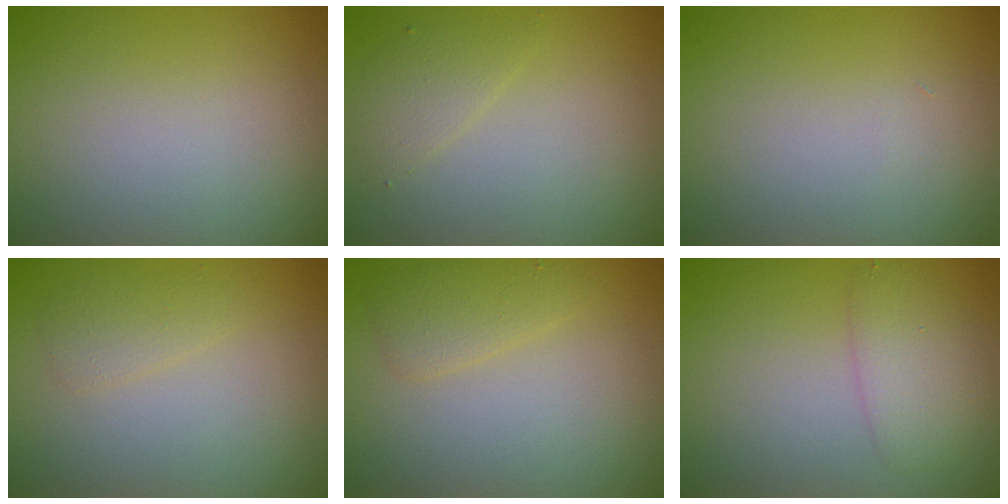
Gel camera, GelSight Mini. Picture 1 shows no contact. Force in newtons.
{"total": 1.6, "press": 1.6, "slide": 0.3}
{"total": 0.0}
{"total": 1.4, "press": 1.4, "slide": 0.1}
{"total": 1.9, "press": 1.9, "slide": 0.2}
{"total": 2.7, "press": 2.7, "slide": 0.1}